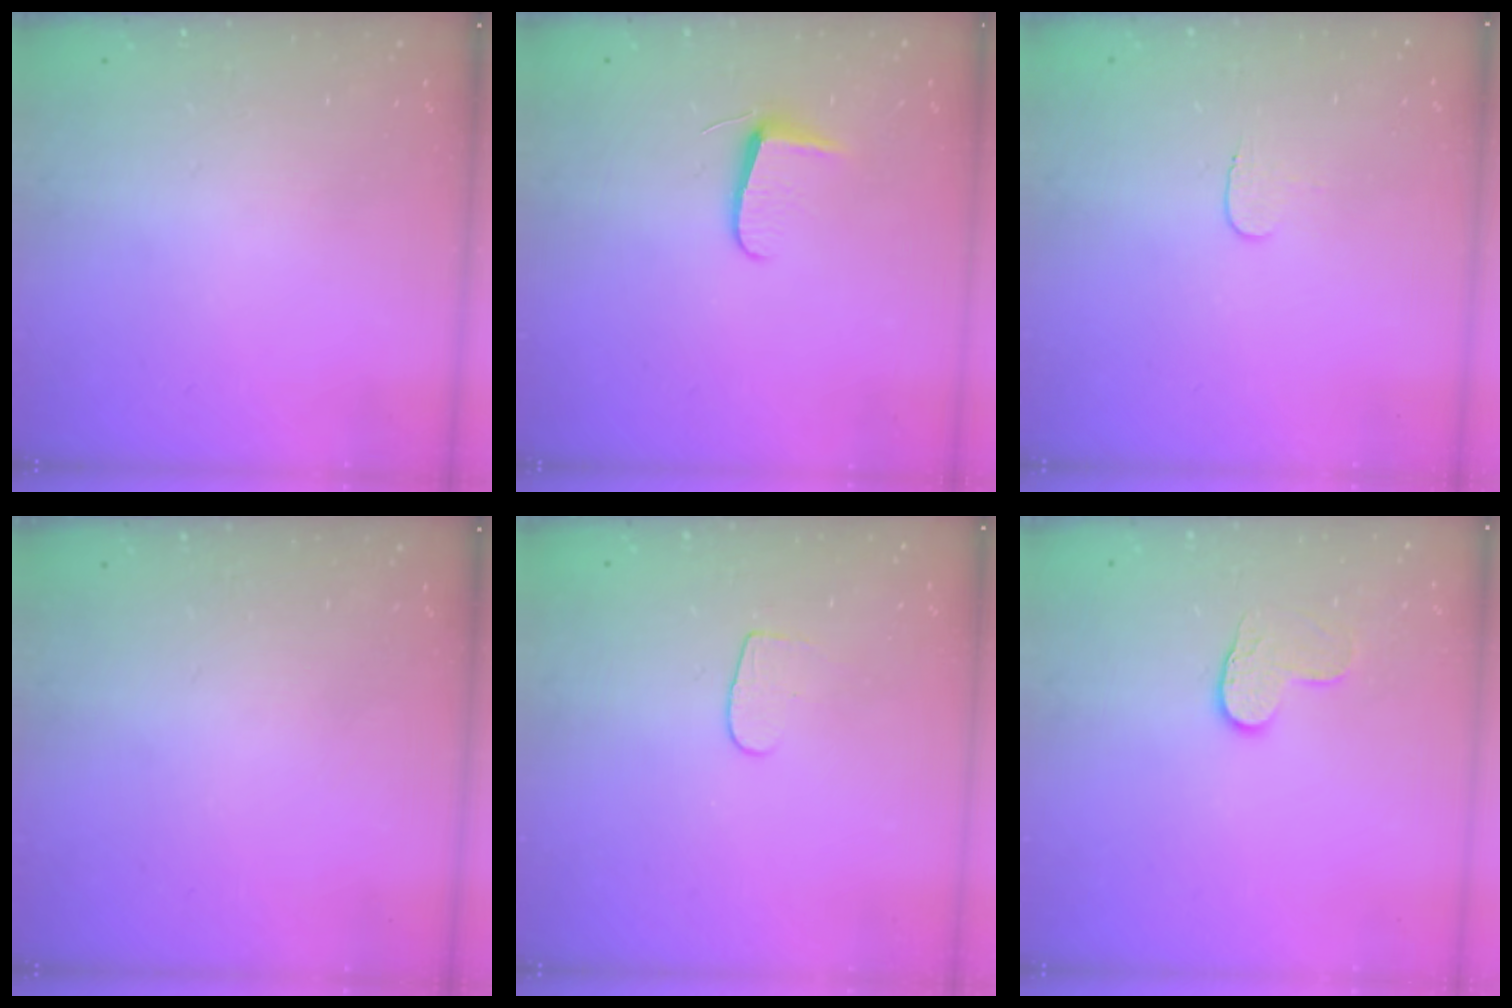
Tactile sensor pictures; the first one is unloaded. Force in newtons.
{"total": 6.2, "press": 6.1, "slide": 0.7}
{"total": 3.8, "press": 3.7, "slide": 0.4}
{"total": 0.0}
{"total": 4.3, "press": 4.2, "slide": 0.3}
{"total": 6.4, "press": 6.4, "slide": 0.6}